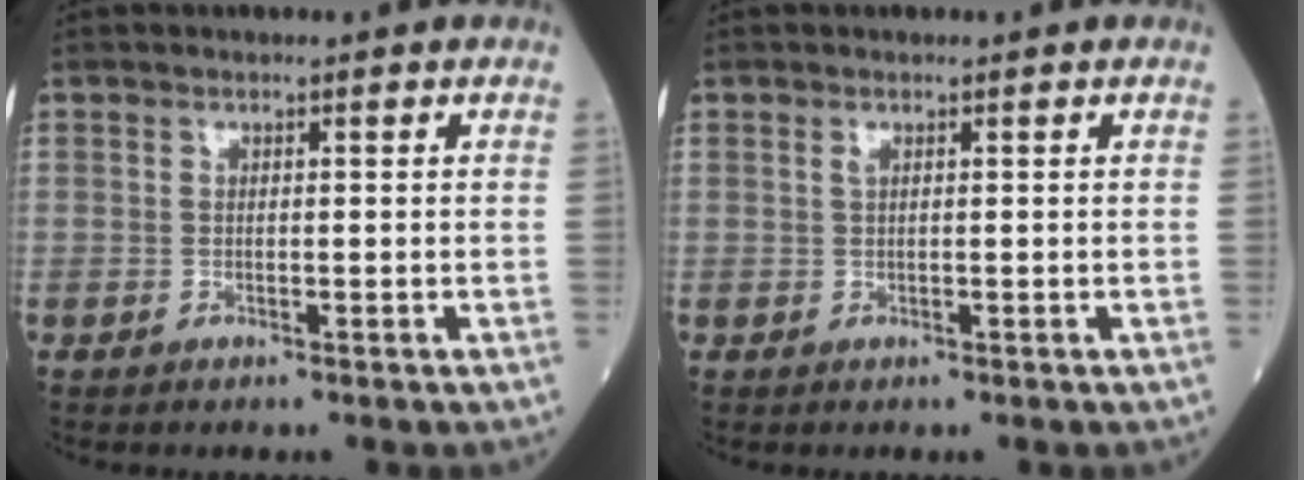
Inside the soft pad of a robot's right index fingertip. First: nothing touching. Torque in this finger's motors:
{"motor_torque": [0.16, 0.12, -0.02, 0.02]}